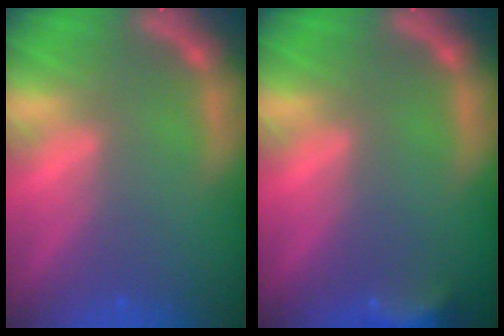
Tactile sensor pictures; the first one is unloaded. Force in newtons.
{"total": 3.9}